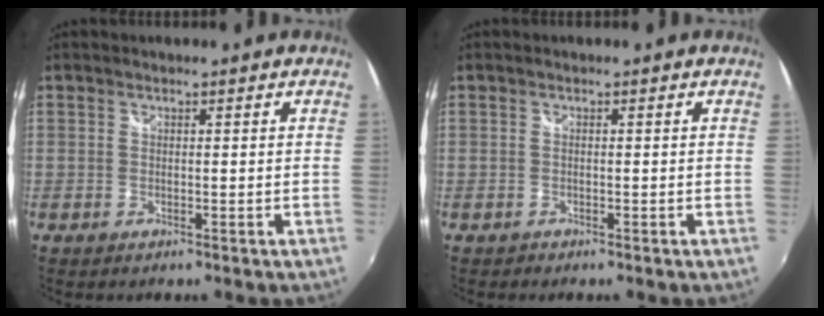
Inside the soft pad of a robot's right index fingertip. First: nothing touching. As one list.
[{"total": 0.0}]